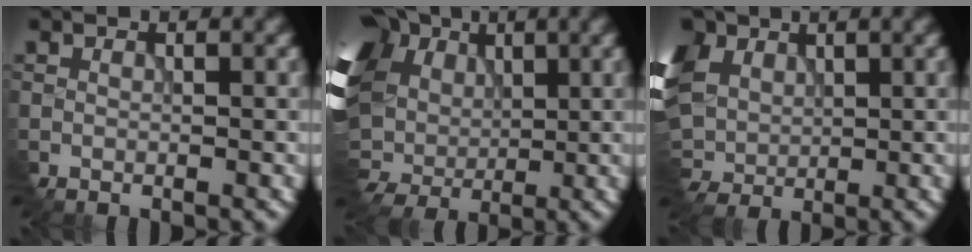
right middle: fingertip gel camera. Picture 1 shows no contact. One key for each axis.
{"total": 18.2, "fx": 2.2, "fy": 14.1, "fz": 11.2, "tx": -0.287, "ty": 0.021, "tz": 0.019}
{"total": 10.3, "fx": 2.9, "fy": 7.3, "fz": 6.7, "tx": -0.187, "ty": 0.018, "tz": 0.051}